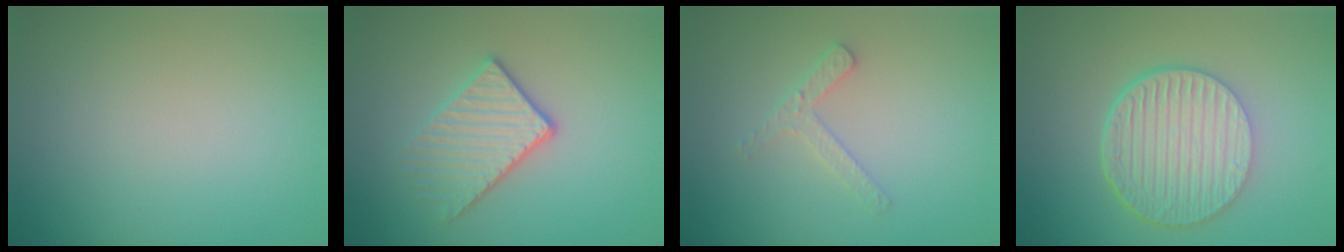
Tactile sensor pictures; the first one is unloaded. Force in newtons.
{"total": 3.3, "press": 2.7, "slide": 1.8}
{"total": 1.7, "press": 1.7, "slide": 0.3}
{"total": 6.6, "press": 4.7, "slide": 4.6}